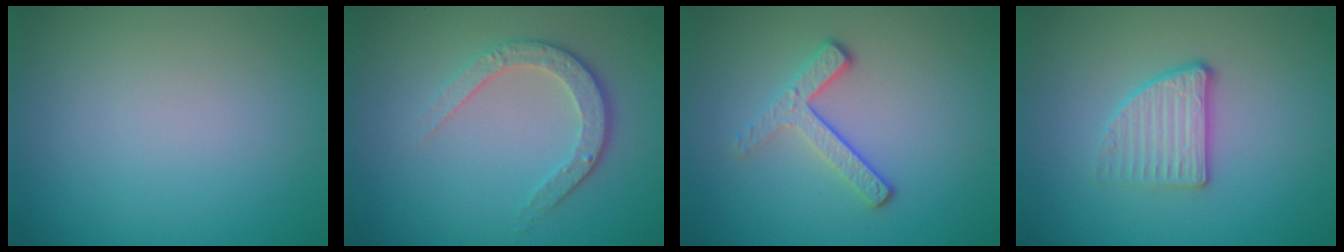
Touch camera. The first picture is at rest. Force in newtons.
{"total": 3.3, "press": 2.6, "slide": 2.1}
{"total": 3.2, "press": 2.4, "slide": 2.0}
{"total": 2.9, "press": 2.5, "slide": 1.4}